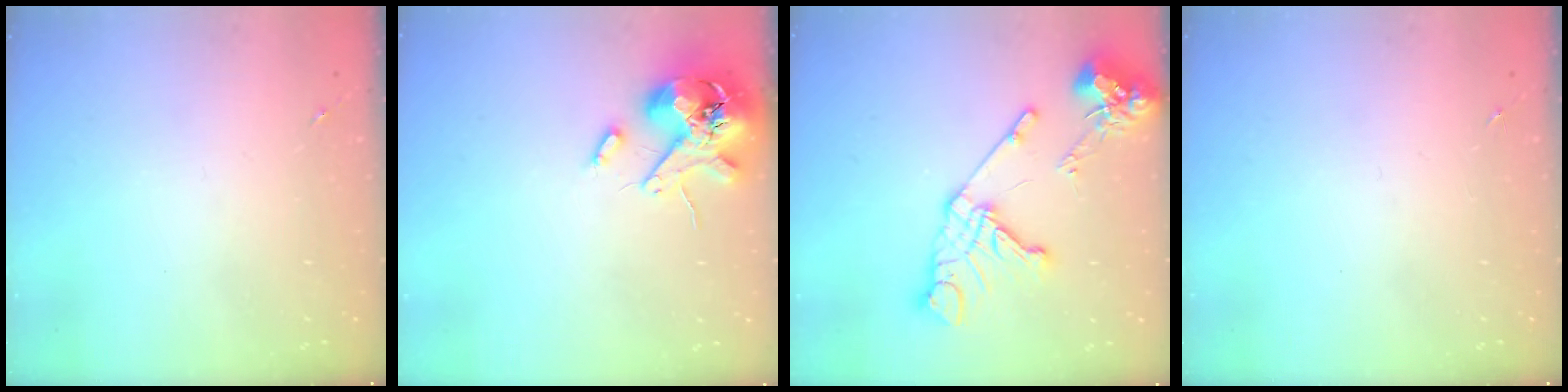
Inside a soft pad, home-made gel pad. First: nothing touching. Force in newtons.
{"total": 12.5, "press": 12.3, "slide": 2.1}
{"total": 16.5, "press": 16.3, "slide": 2.0}
{"total": 0.0}